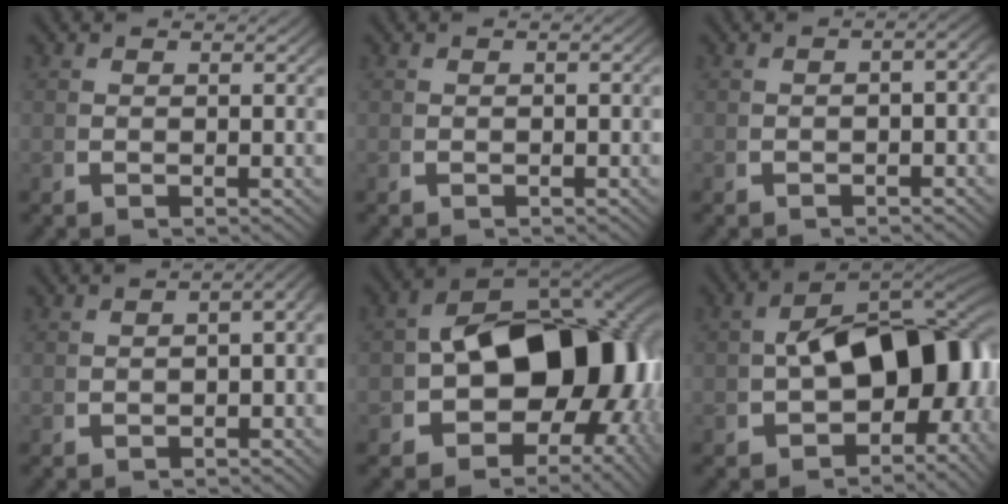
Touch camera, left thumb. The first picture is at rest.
{"total": 0.5, "force": [-0.3, 0.2, 0.4], "torque": [-0.002, 0.001, -0.007]}
{"total": 2.2, "force": [-0.9, 1.0, 1.7], "torque": [-0.020, 0.005, -0.016]}
{"total": 4.5, "force": [-0.2, 2.7, 3.6], "torque": [-0.035, 0.019, -0.017]}
{"total": 23.5, "force": [-2.4, 15.9, 17.2], "torque": [-0.287, -0.065, -0.014]}
{"total": 17.6, "force": [-1.2, 11.2, 13.5], "torque": [-0.208, -0.051, 0.003]}